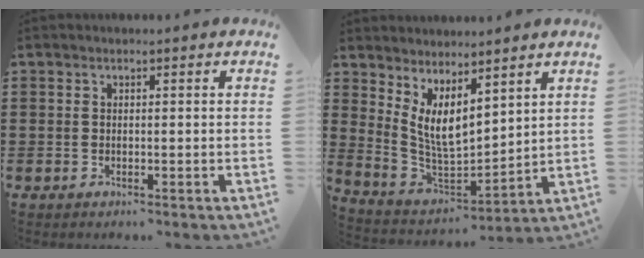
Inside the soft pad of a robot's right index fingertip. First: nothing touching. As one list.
[{"total": 5.8, "force": [3.3, 2.3, 4.2], "torque": [-0.103, -0.029, 0.061]}]